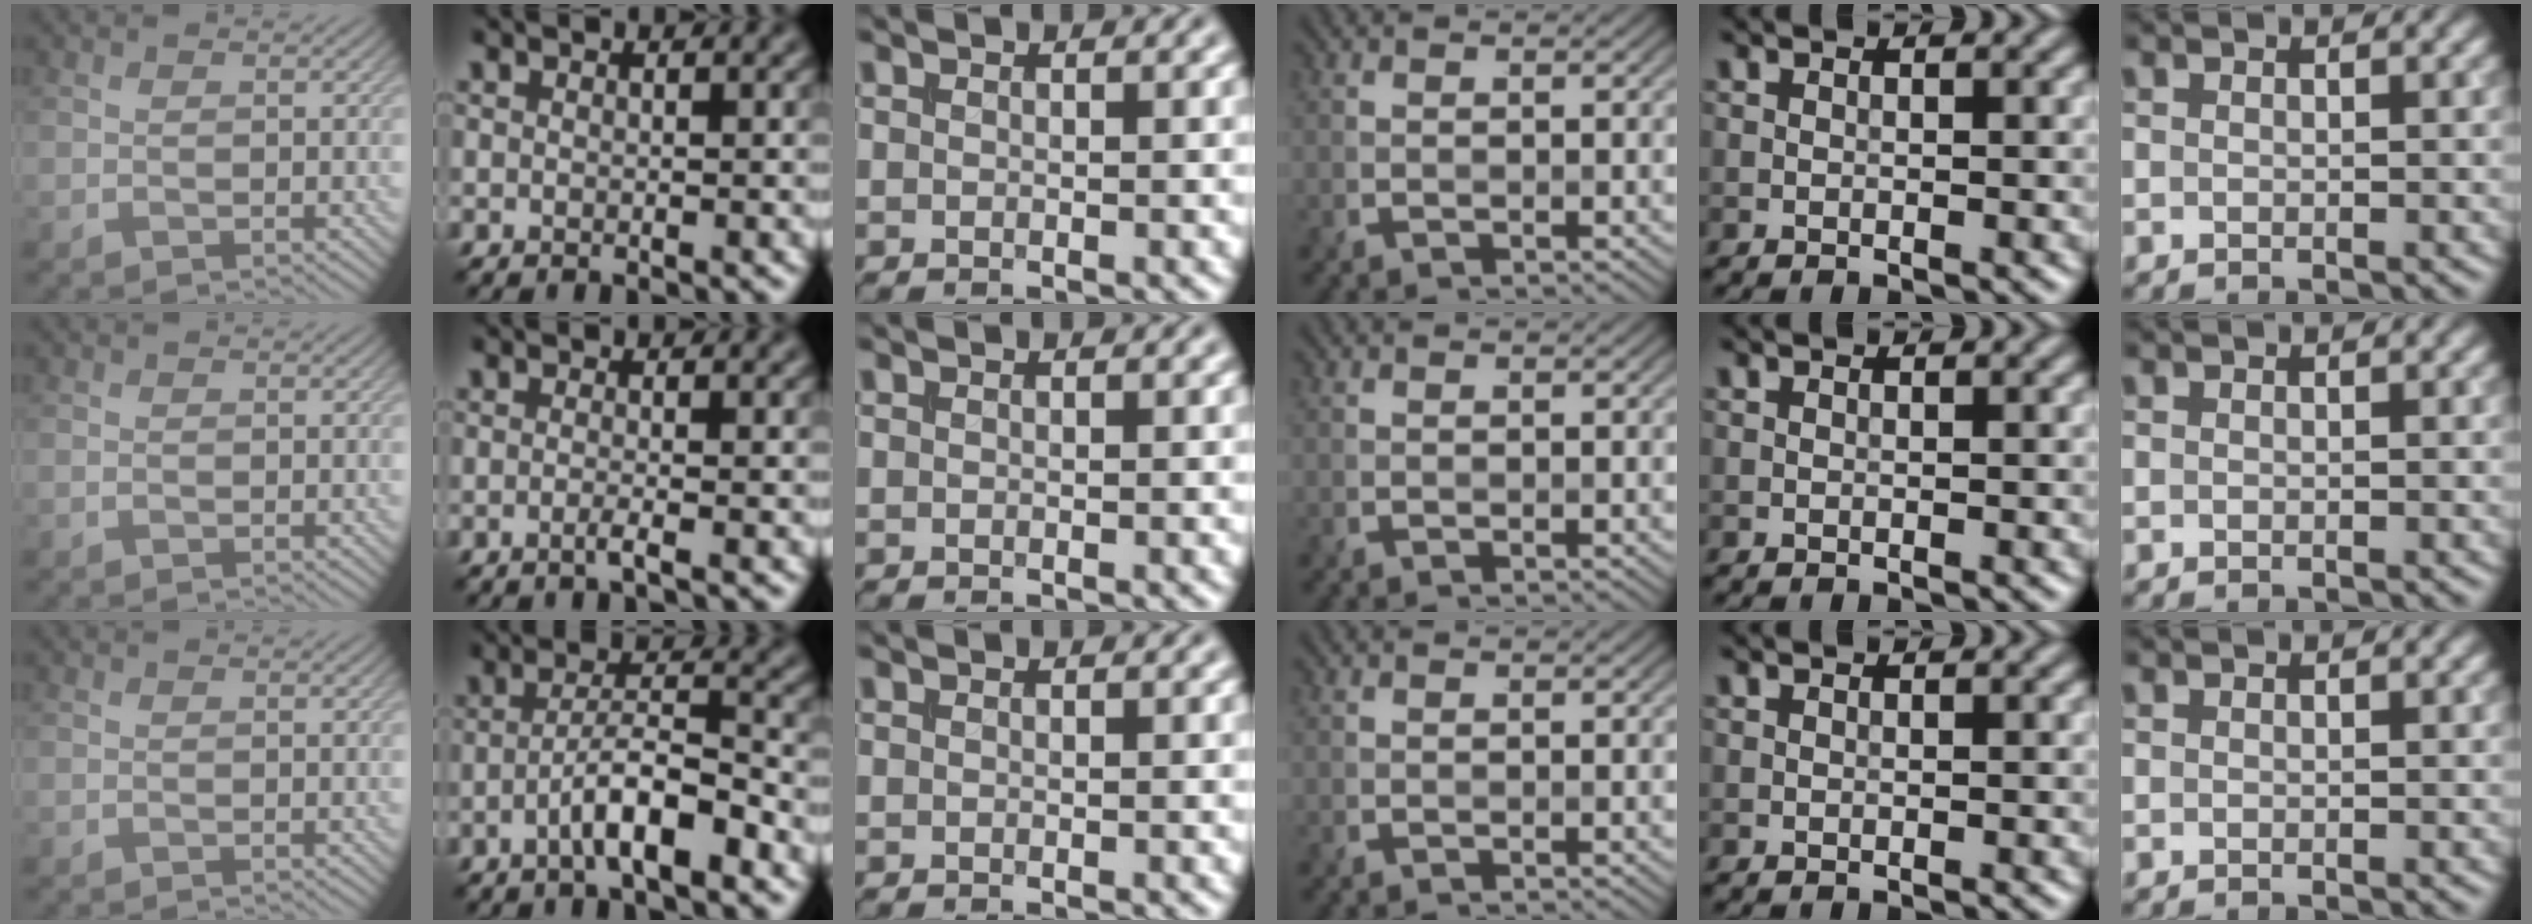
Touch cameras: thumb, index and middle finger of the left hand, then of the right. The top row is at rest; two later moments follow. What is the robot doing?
{"motion": "insert", "object": "coin"}